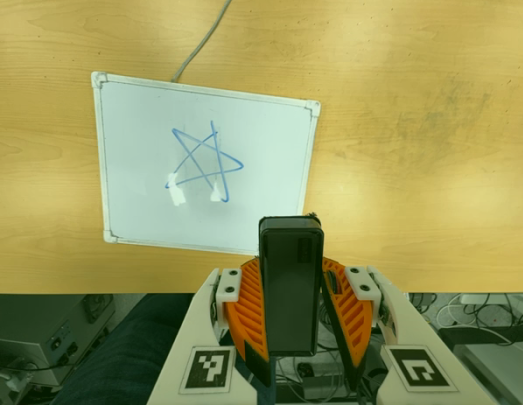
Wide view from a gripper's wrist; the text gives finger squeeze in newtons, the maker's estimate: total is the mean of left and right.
{"total": 6.0, "left": 5.5, "right": 6.6}